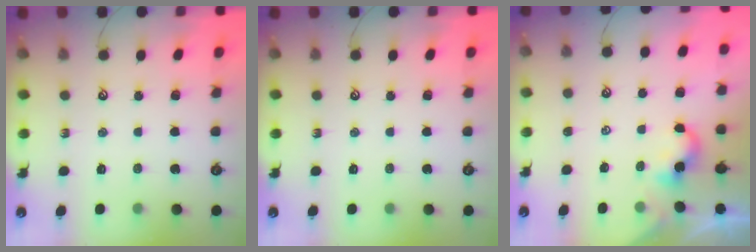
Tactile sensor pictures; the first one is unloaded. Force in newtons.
{"total": 0.0}
{"total": 1.6, "press": 1.5, "slide": 0.2}